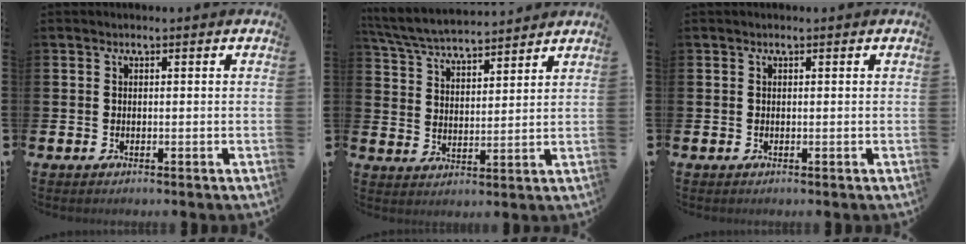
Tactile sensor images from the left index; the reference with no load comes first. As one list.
[{"total": 5.9, "force": [5.8, 0.7, 1.0], "torque": [-0.047, -0.032, 0.103]}, {"total": 0.0}]